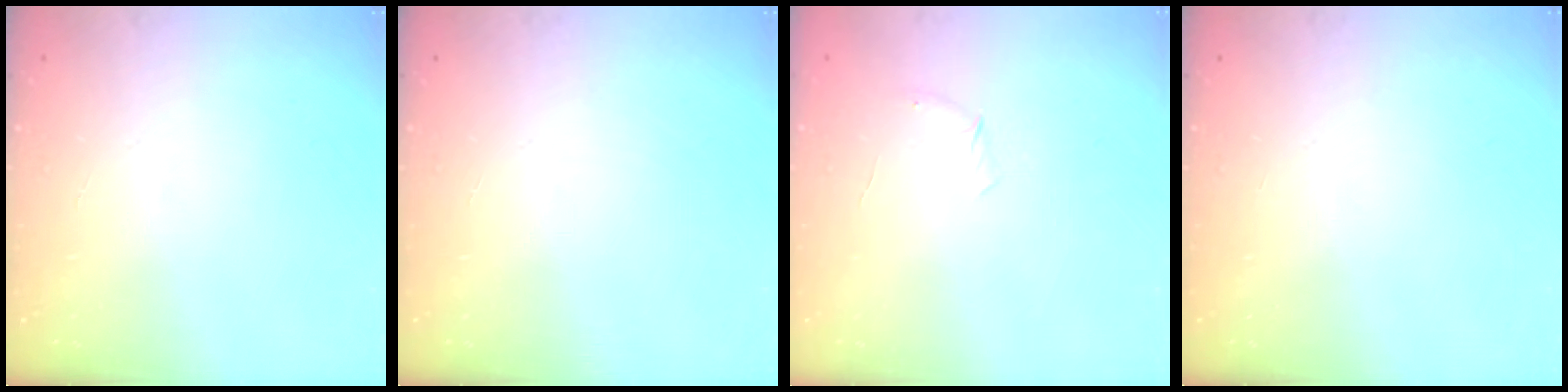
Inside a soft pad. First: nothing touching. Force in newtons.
{"total": 0.0}
{"total": 3.3, "press": 3.2, "slide": 1.0}
{"total": 0.0}